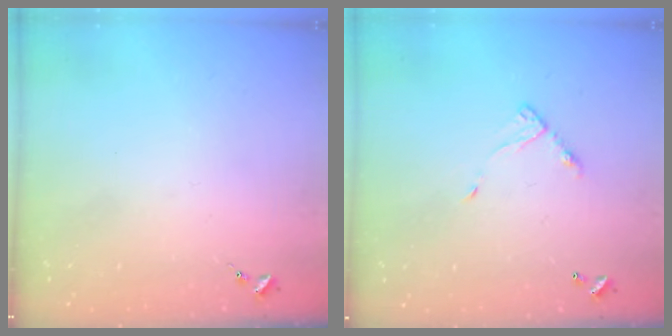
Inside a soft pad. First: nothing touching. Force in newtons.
{"total": 7.3, "press": 7.3, "slide": 0.6}